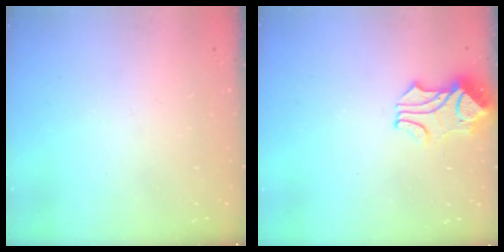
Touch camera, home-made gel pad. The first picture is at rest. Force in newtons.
{"total": 1.6, "press": 1.2, "slide": 1.0}